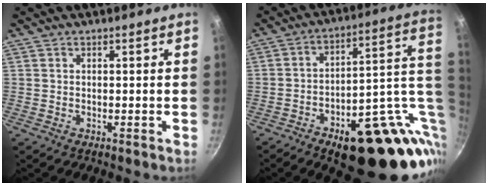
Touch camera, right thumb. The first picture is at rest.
{"total": 26.7, "force": [-4.7, 12.7, 23.0], "torque": [-0.257, 0.022, -0.045]}